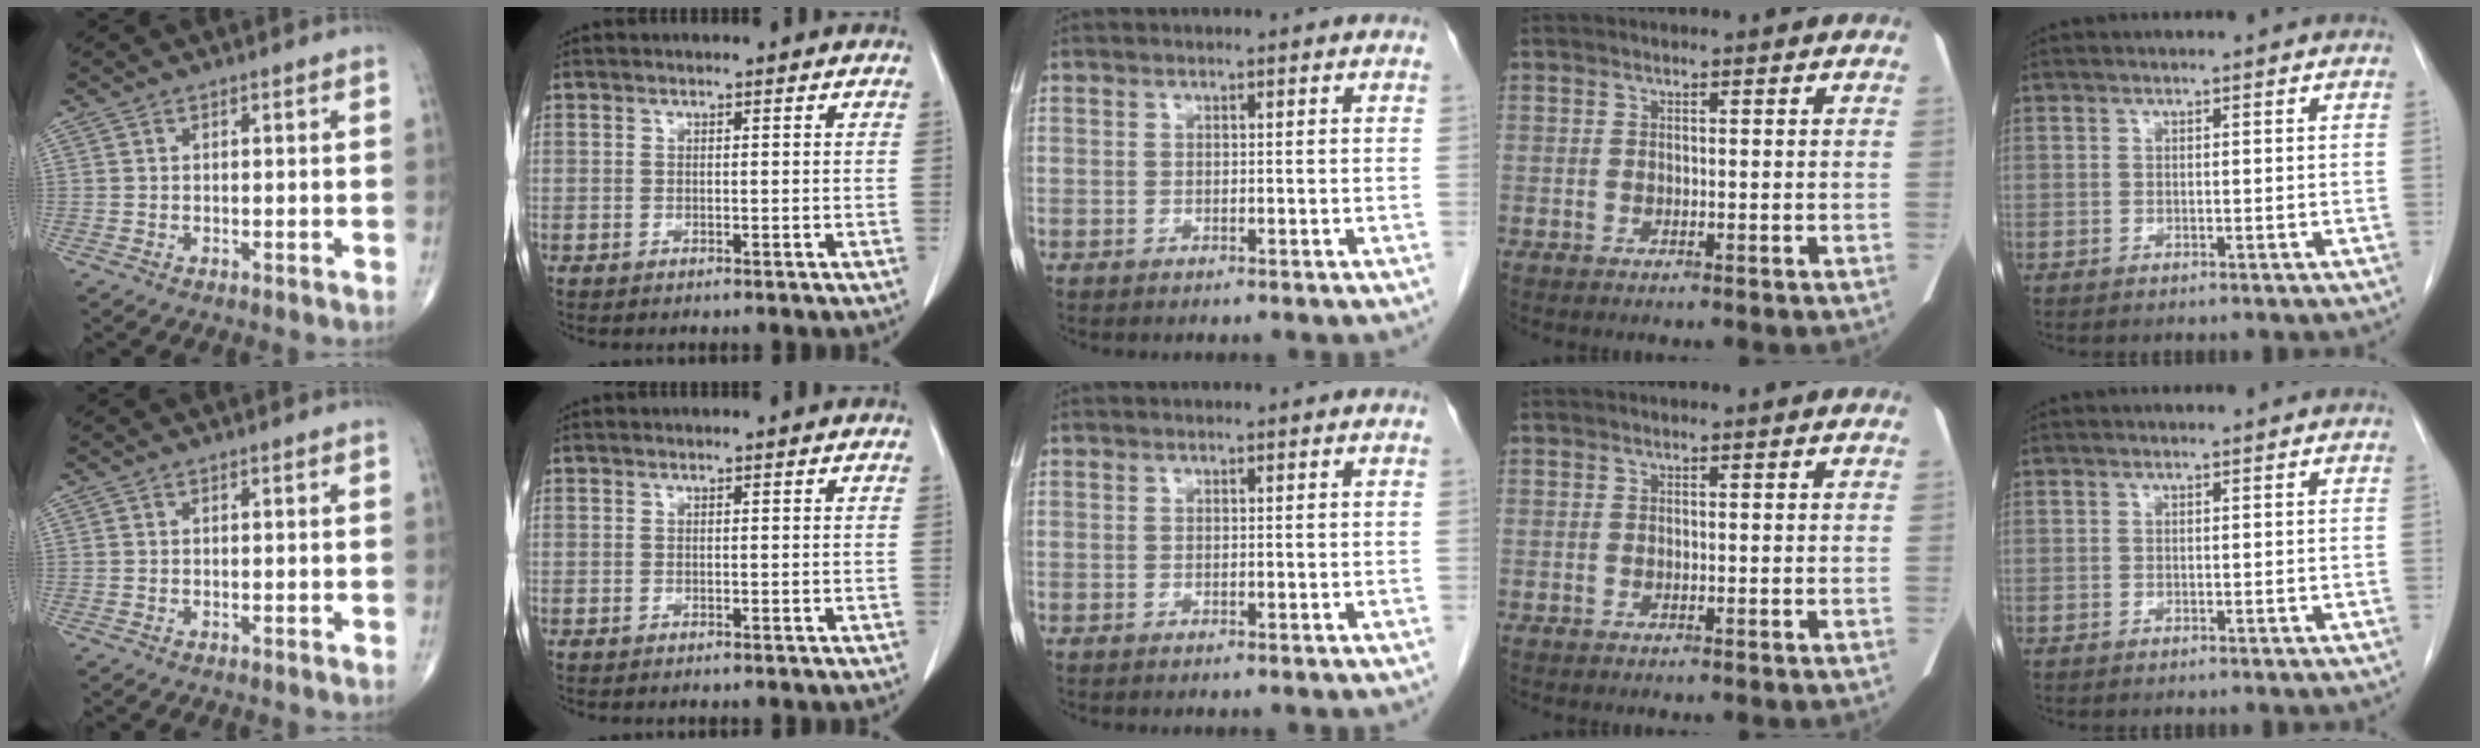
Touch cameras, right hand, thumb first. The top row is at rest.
{}